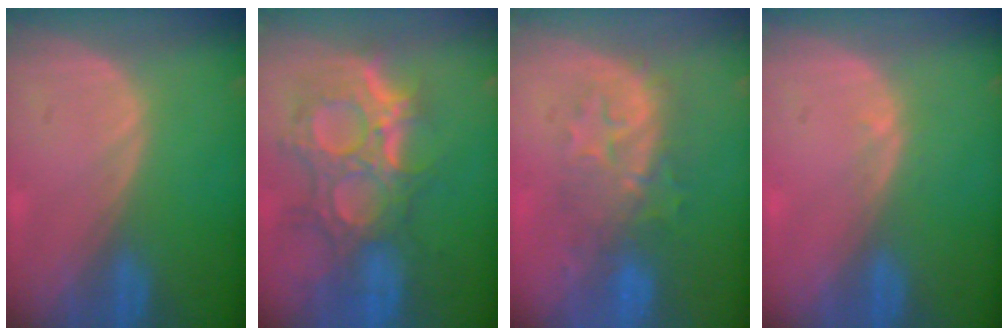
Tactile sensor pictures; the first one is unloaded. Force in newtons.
{"total": 12.1, "press": 10.8, "slide": 5.4}
{"total": 8.0, "press": 7.9, "slide": 1.5}
{"total": 0.8, "press": 0.6, "slide": 0.6}